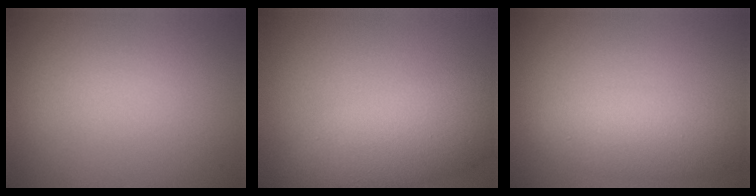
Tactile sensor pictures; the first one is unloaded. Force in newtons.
{"total": 6.1, "press": 6.1, "slide": 0.1}
{"total": 4.3, "press": 4.3, "slide": 0.1}